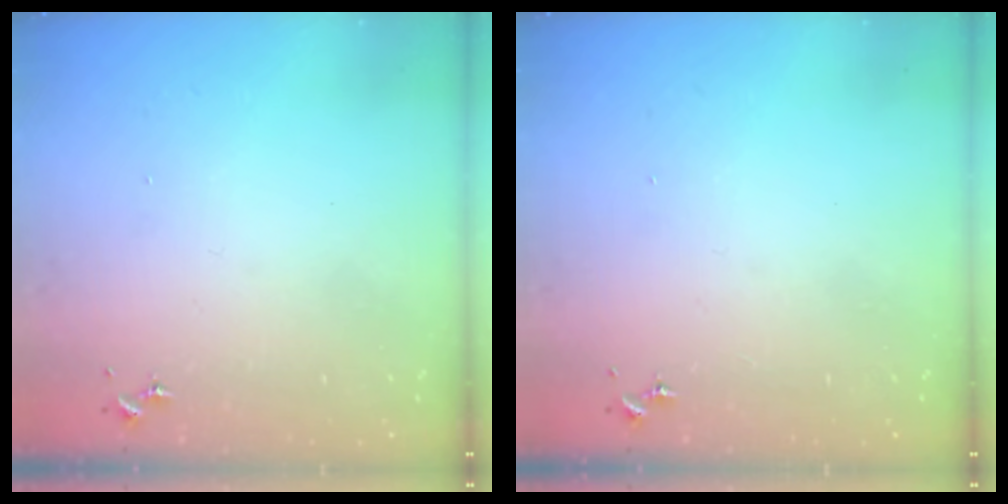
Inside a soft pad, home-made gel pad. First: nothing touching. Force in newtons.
{"total": 0.0}